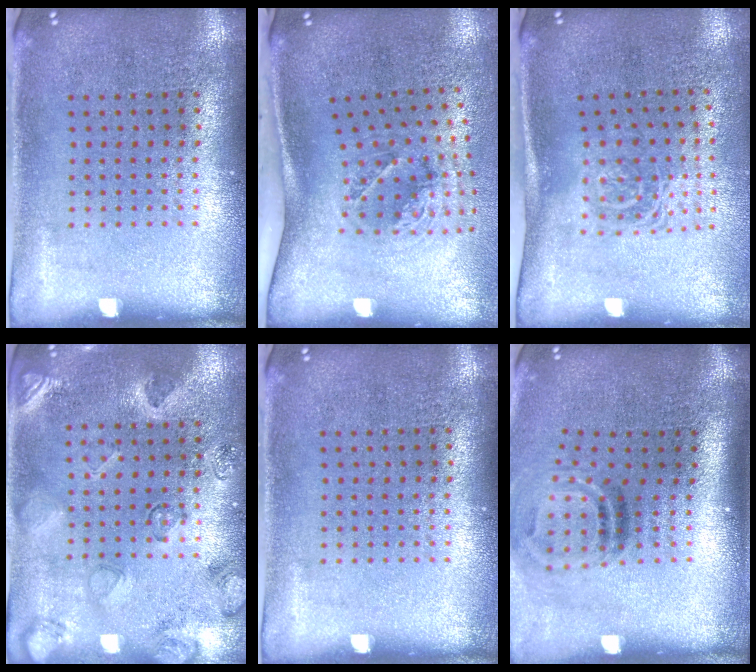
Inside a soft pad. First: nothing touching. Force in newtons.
{"total": 1.8, "press": 1.2, "slide": 1.3}
{"total": 1.6, "press": 1.2, "slide": 1.1}
{"total": 2.3, "press": 1.8, "slide": 1.4}
{"total": 0.0}
{"total": 2.0, "press": 1.2, "slide": 1.6}